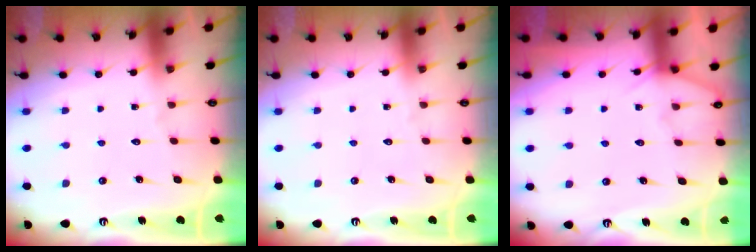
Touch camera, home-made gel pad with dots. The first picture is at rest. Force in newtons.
{"total": 0.0}
{"total": 5.3, "press": 5.3, "slide": 0.7}